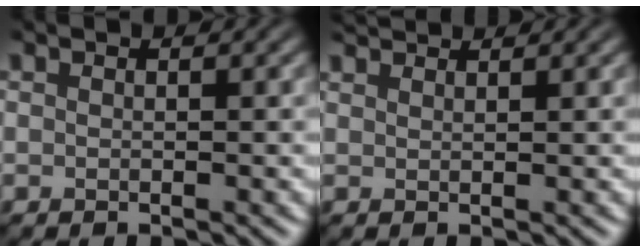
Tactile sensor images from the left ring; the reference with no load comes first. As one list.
[{"total": 2.5, "force": [2.5, 0.3, 0.6], "torque": [-0.012, 0.008, 0.031]}]